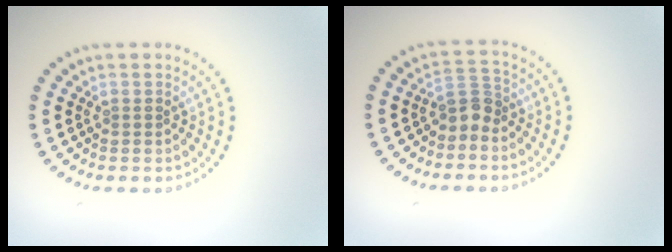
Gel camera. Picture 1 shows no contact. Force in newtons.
{"total": 2.3, "press": 1.7, "slide": 1.5}